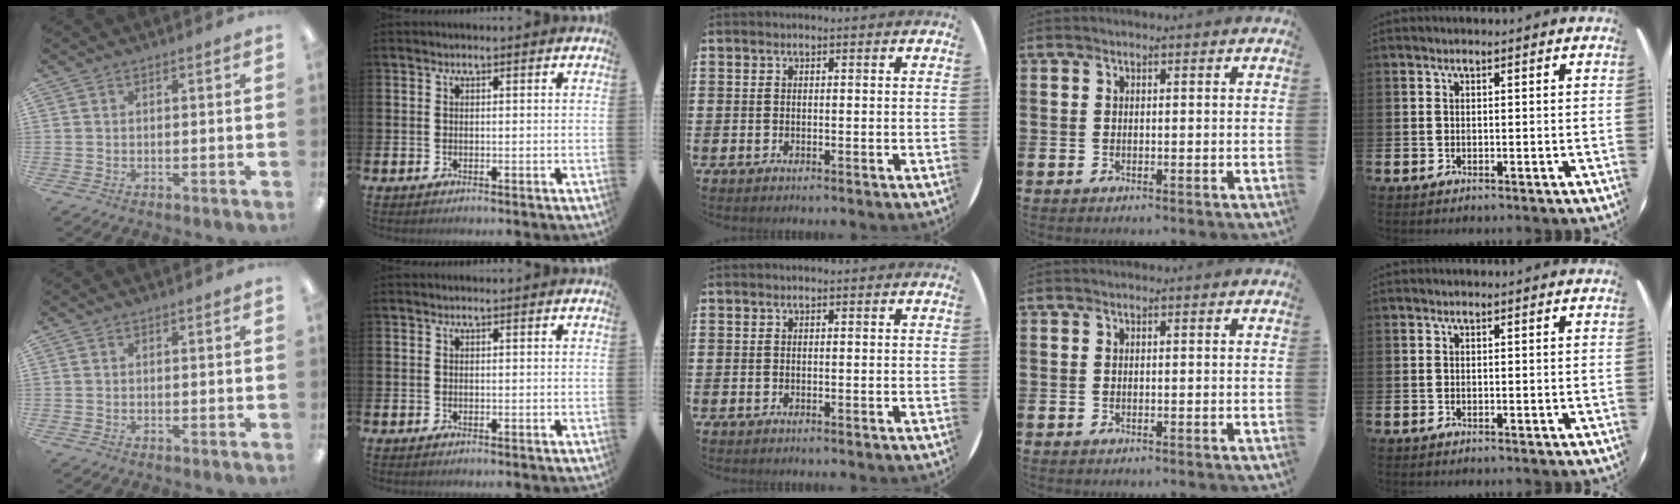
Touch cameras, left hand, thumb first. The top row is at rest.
{}